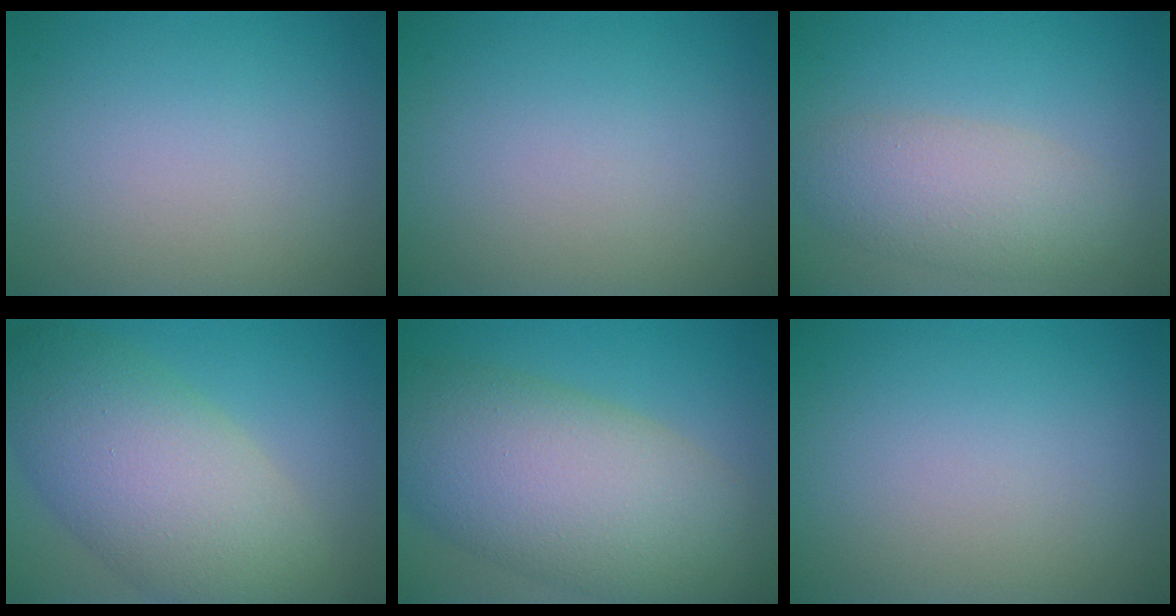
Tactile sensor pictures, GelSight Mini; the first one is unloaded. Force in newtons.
{"total": 0.0}
{"total": 4.6, "press": 4.6, "slide": 0.2}
{"total": 9.9, "press": 9.9, "slide": 0.1}
{"total": 11.6, "press": 11.6, "slide": 0.5}
{"total": 0.0}